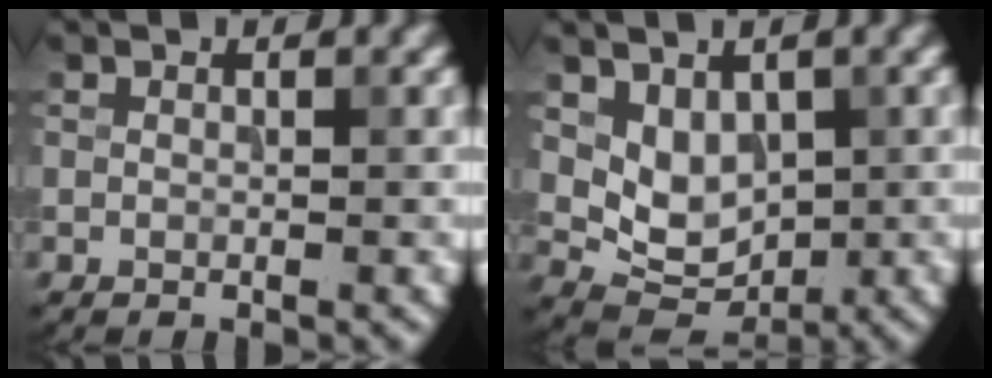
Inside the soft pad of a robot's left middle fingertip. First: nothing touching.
{"total": 4.2, "force": [1.2, 3.0, 2.6], "torque": [-0.049, -0.014, 0.029]}